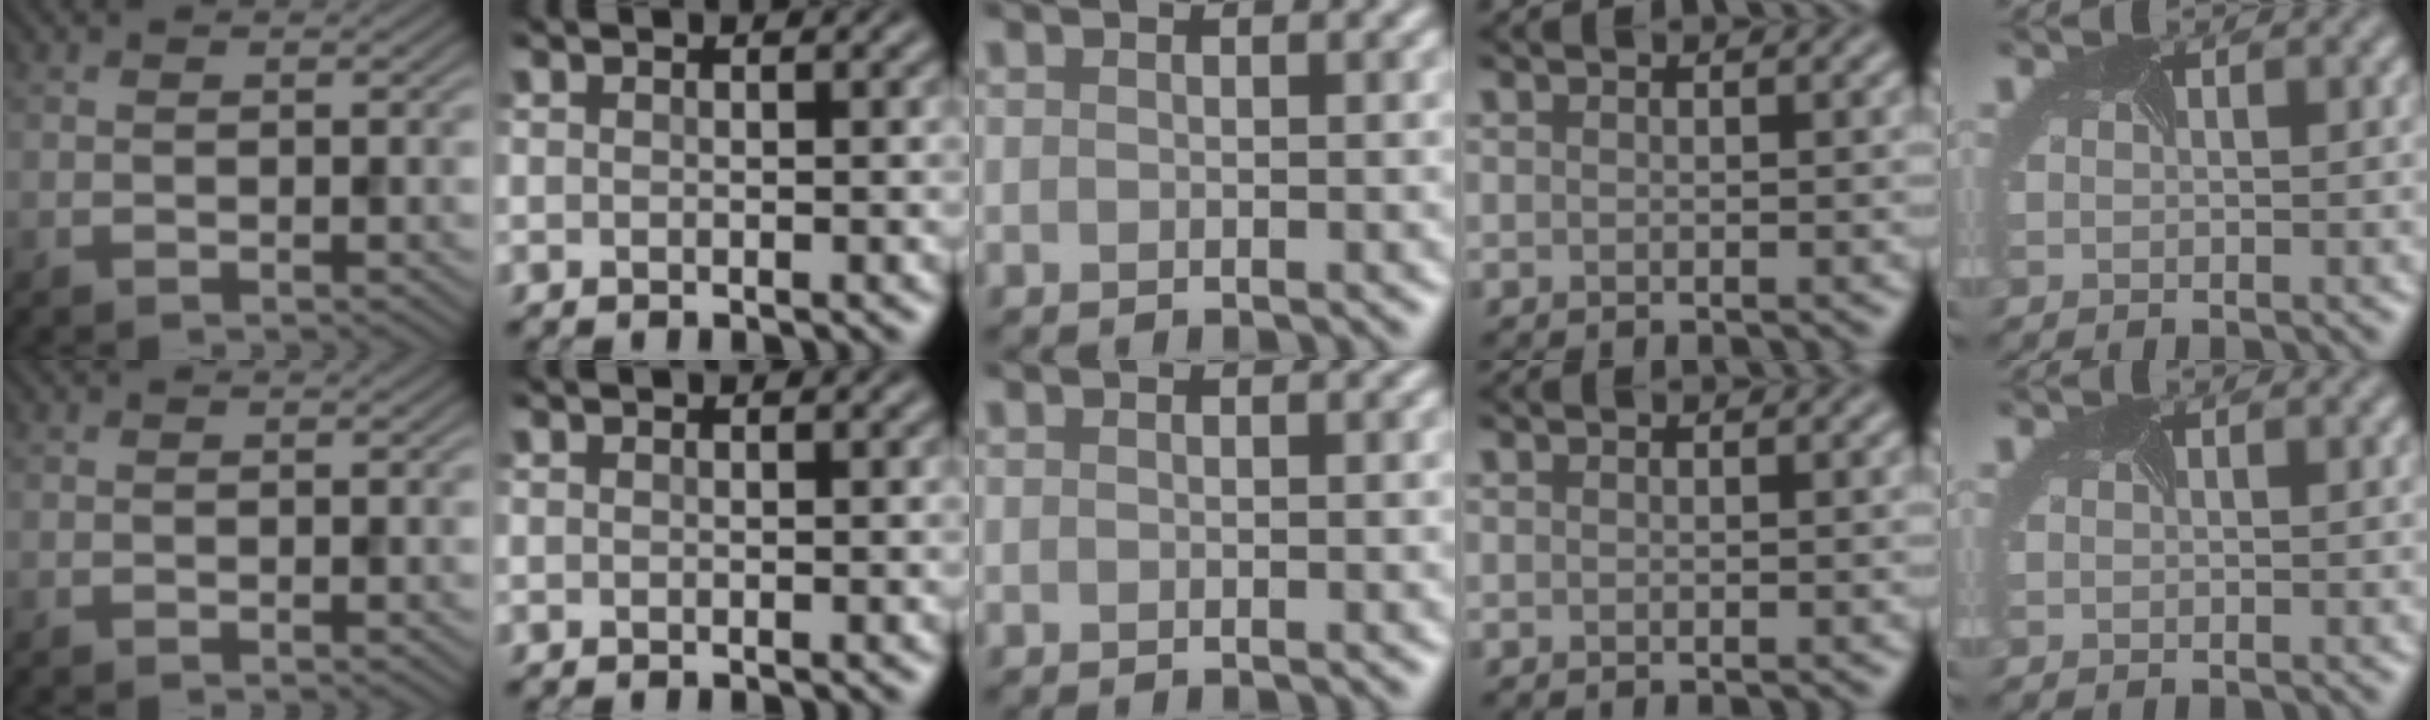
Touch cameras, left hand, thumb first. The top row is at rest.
{}